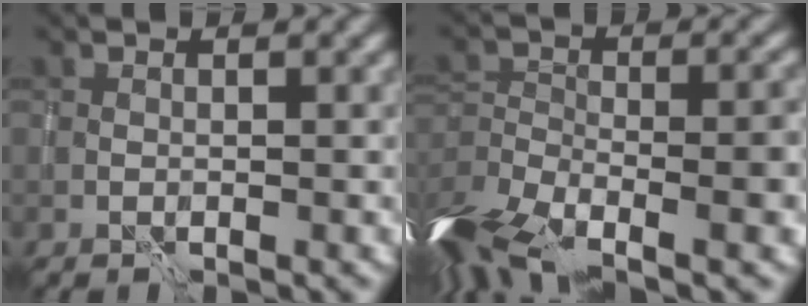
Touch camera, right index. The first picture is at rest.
{"total": 13.3, "force": [-8.1, 5.5, 9.1], "torque": [-0.164, 0.000, -0.116]}